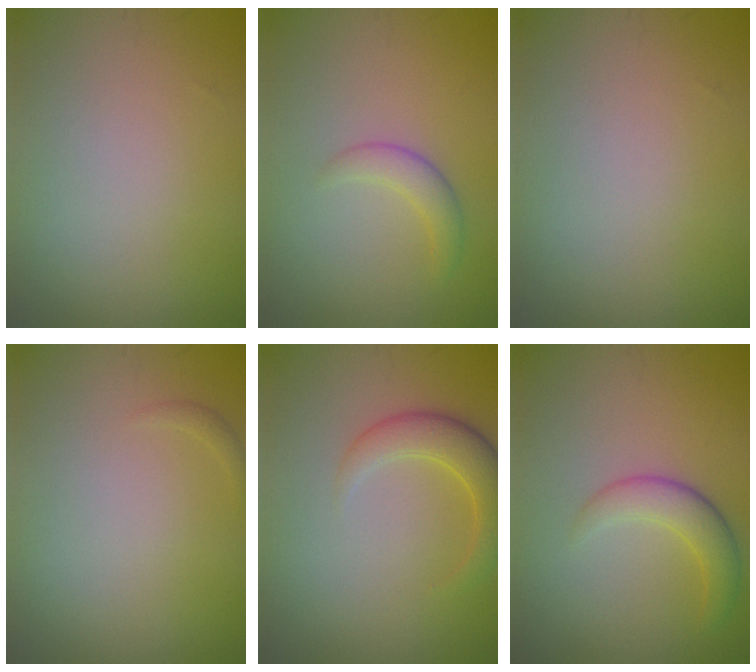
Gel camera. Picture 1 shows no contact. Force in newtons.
{"total": 1.9, "press": 1.9, "slide": 0.1}
{"total": 0.0}
{"total": 0.5, "press": 0.5, "slide": 0.1}
{"total": 3.4, "press": 3.4, "slide": 0.3}
{"total": 3.0, "press": 3.0, "slide": 0.2}